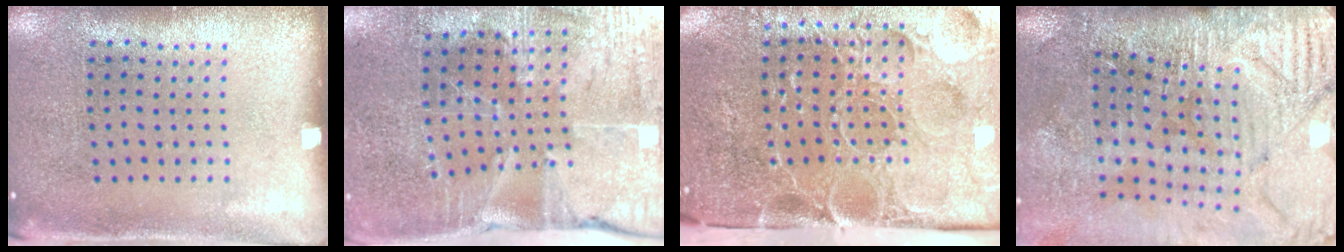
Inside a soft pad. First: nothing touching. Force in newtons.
{"total": 3.4, "press": 3.3, "slide": 0.4}
{"total": 5.2, "press": 4.2, "slide": 3.1}
{"total": 4.7, "press": 4.0, "slide": 2.5}